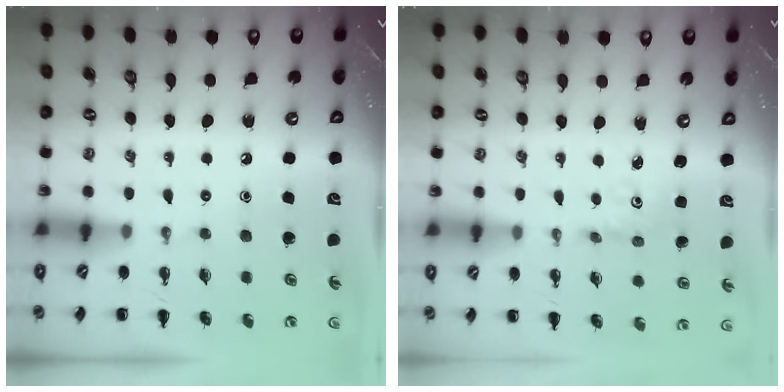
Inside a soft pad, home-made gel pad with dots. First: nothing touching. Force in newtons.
{"total": 1.2, "press": 1.1, "slide": 0.4}